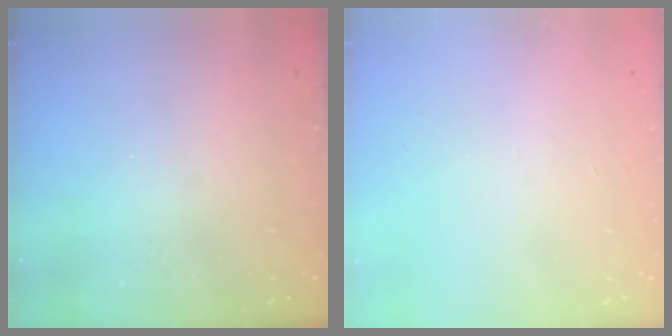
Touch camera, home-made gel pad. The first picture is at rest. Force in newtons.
{"total": 0.0}